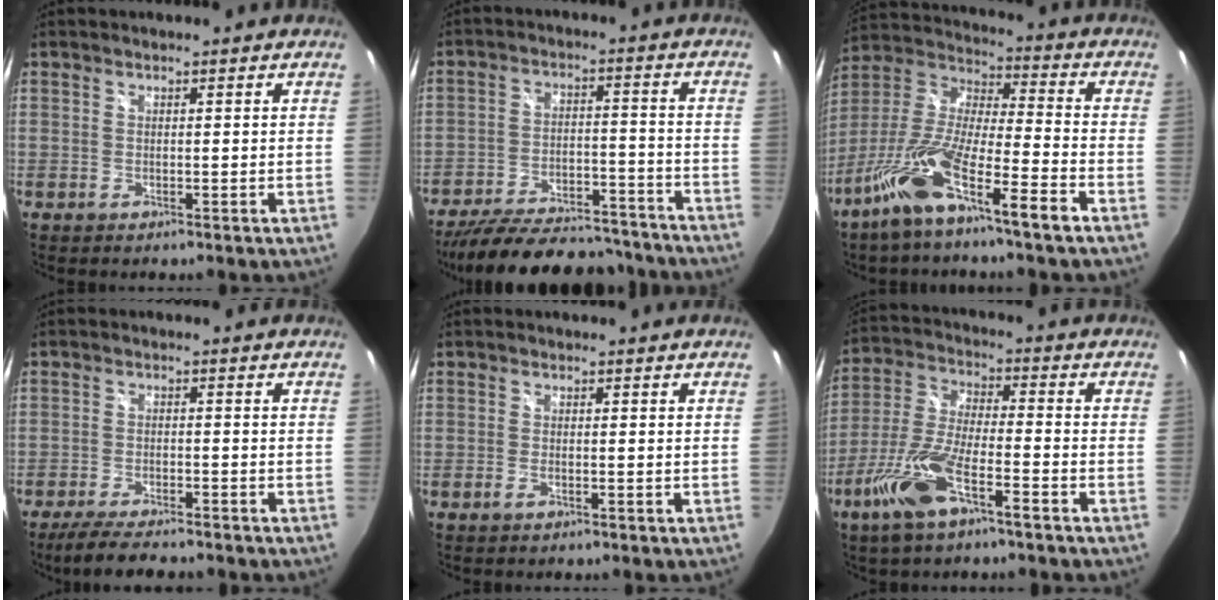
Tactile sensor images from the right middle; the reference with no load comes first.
{"total": 25.3, "force": [-21.8, 7.6, 10.2], "torque": [-0.198, -0.003, -0.293]}
{"total": 15.7, "force": [-9.7, 1.6, 12.3], "torque": [-0.242, -0.017, -0.185]}
{"total": 8.3, "force": [-7.0, 1.5, 4.1], "torque": [-0.098, -0.020, -0.117]}
{"total": 1.3, "force": [-0.9, 0.5, 0.8], "torque": [-0.021, 0.000, -0.018]}
{"total": 12.9, "force": [-7.5, 3.3, 9.9], "torque": [-0.220, -0.013, -0.145]}